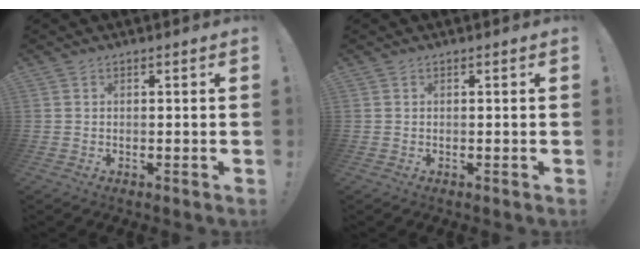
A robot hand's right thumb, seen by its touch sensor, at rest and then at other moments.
{"total": 0.0}